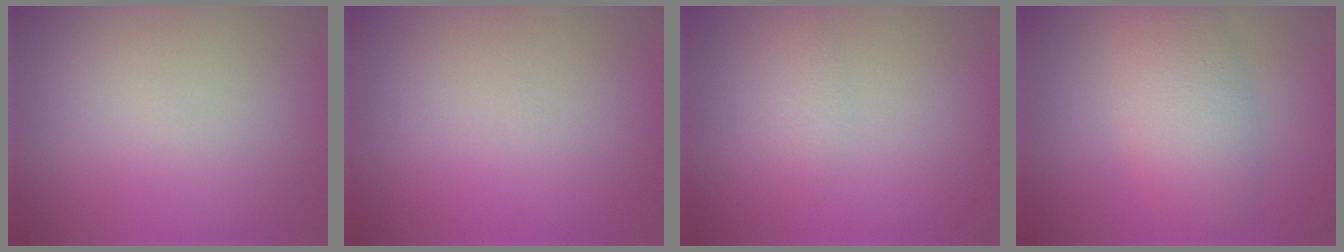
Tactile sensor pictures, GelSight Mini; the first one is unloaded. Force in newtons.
{"total": 0.0}
{"total": 1.4, "press": 1.4, "slide": 0.1}
{"total": 5.4, "press": 5.4, "slide": 0.3}